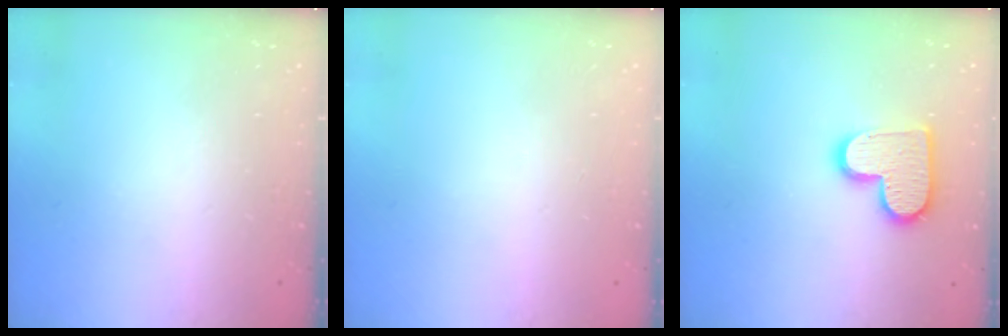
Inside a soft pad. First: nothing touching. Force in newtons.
{"total": 0.6, "press": 0.6, "slide": 0.2}
{"total": 13.4, "press": 13.4, "slide": 0.8}